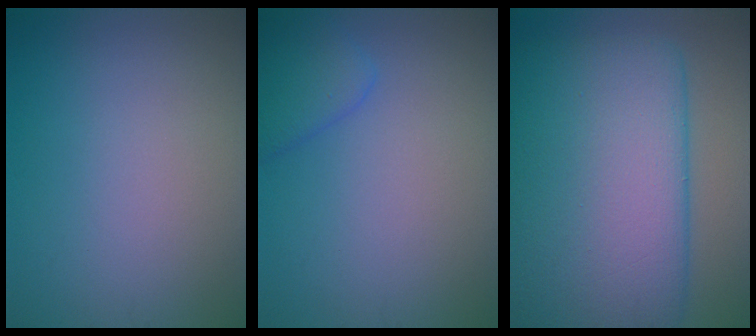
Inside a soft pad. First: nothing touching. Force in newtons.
{"total": 2.5, "press": 2.5, "slide": 0.2}
{"total": 16.4, "press": 16.4, "slide": 0.6}